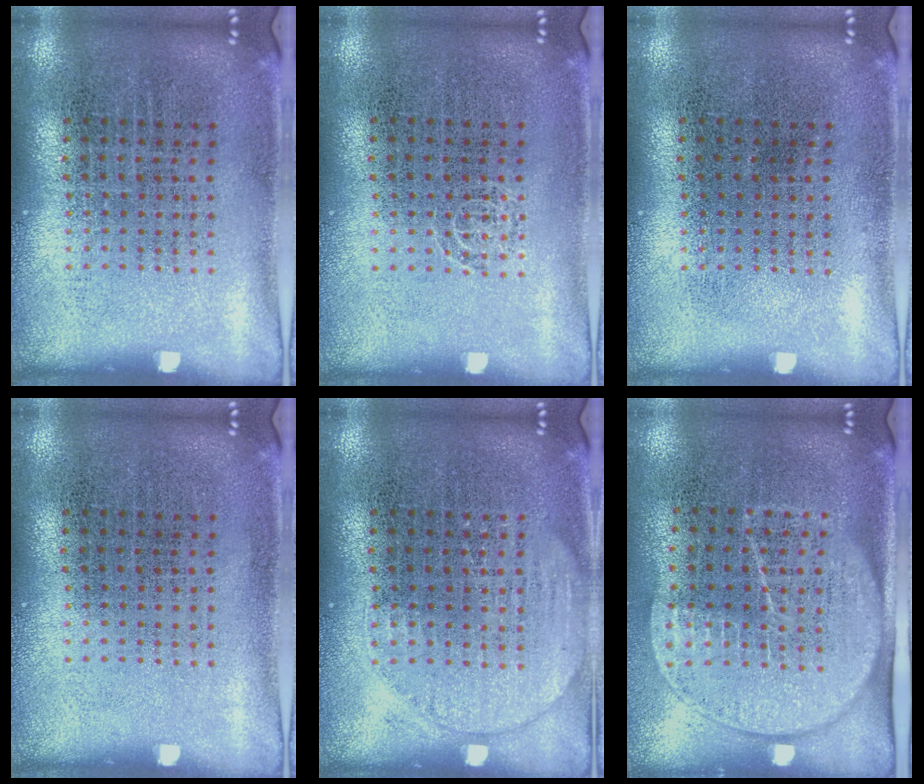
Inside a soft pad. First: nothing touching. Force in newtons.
{"total": 0.7, "press": 0.7, "slide": 0.2}
{"total": 0.0}
{"total": 0.0}
{"total": 1.6, "press": 1.6, "slide": 0.0}
{"total": 1.8, "press": 1.5, "slide": 1.0}